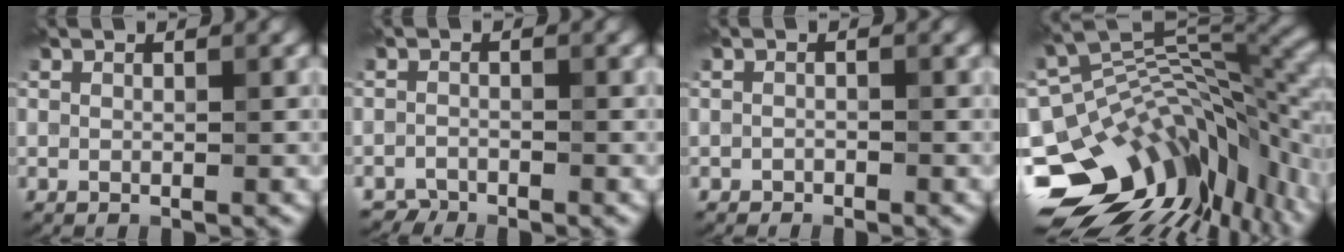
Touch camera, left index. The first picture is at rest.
{"total": 1.4, "force": [-1.4, 0.3, -0.1], "torque": [0.004, 0.002, -0.029]}
{"total": 0.7, "force": [-0.6, 0.4, 0.0], "torque": [0.001, -0.001, -0.010]}
{"total": 14.6, "force": [-6.6, 8.5, 9.8], "torque": [-0.177, -0.014, -0.100]}